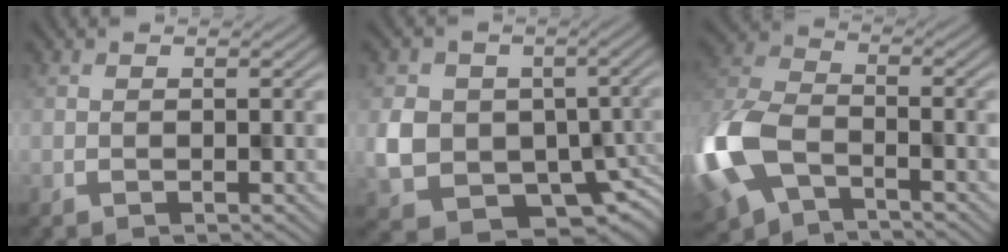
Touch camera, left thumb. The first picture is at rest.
{"total": 9.9, "force": [-1.3, 8.3, 5.3], "torque": [-0.106, -0.037, -0.020]}
{"total": 12.6, "force": [-5.1, 7.8, 8.5], "torque": [-0.236, -0.032, -0.105]}